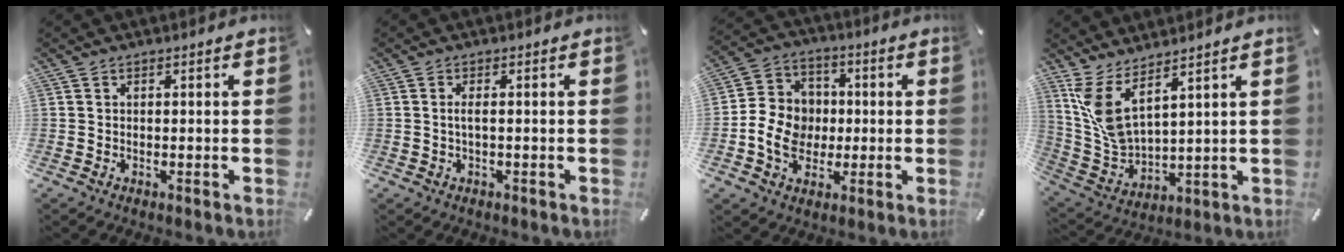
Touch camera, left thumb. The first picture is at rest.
{"total": 2.2, "force": [-0.1, 0.8, 2.1], "torque": [-0.046, -0.002, -0.005]}
{"total": 10.2, "force": [-1.5, 9.1, 4.3], "torque": [-0.092, 0.021, -0.023]}
{"total": 8.6, "force": [5.5, 3.3, 5.6], "torque": [-0.144, -0.044, 0.099]}